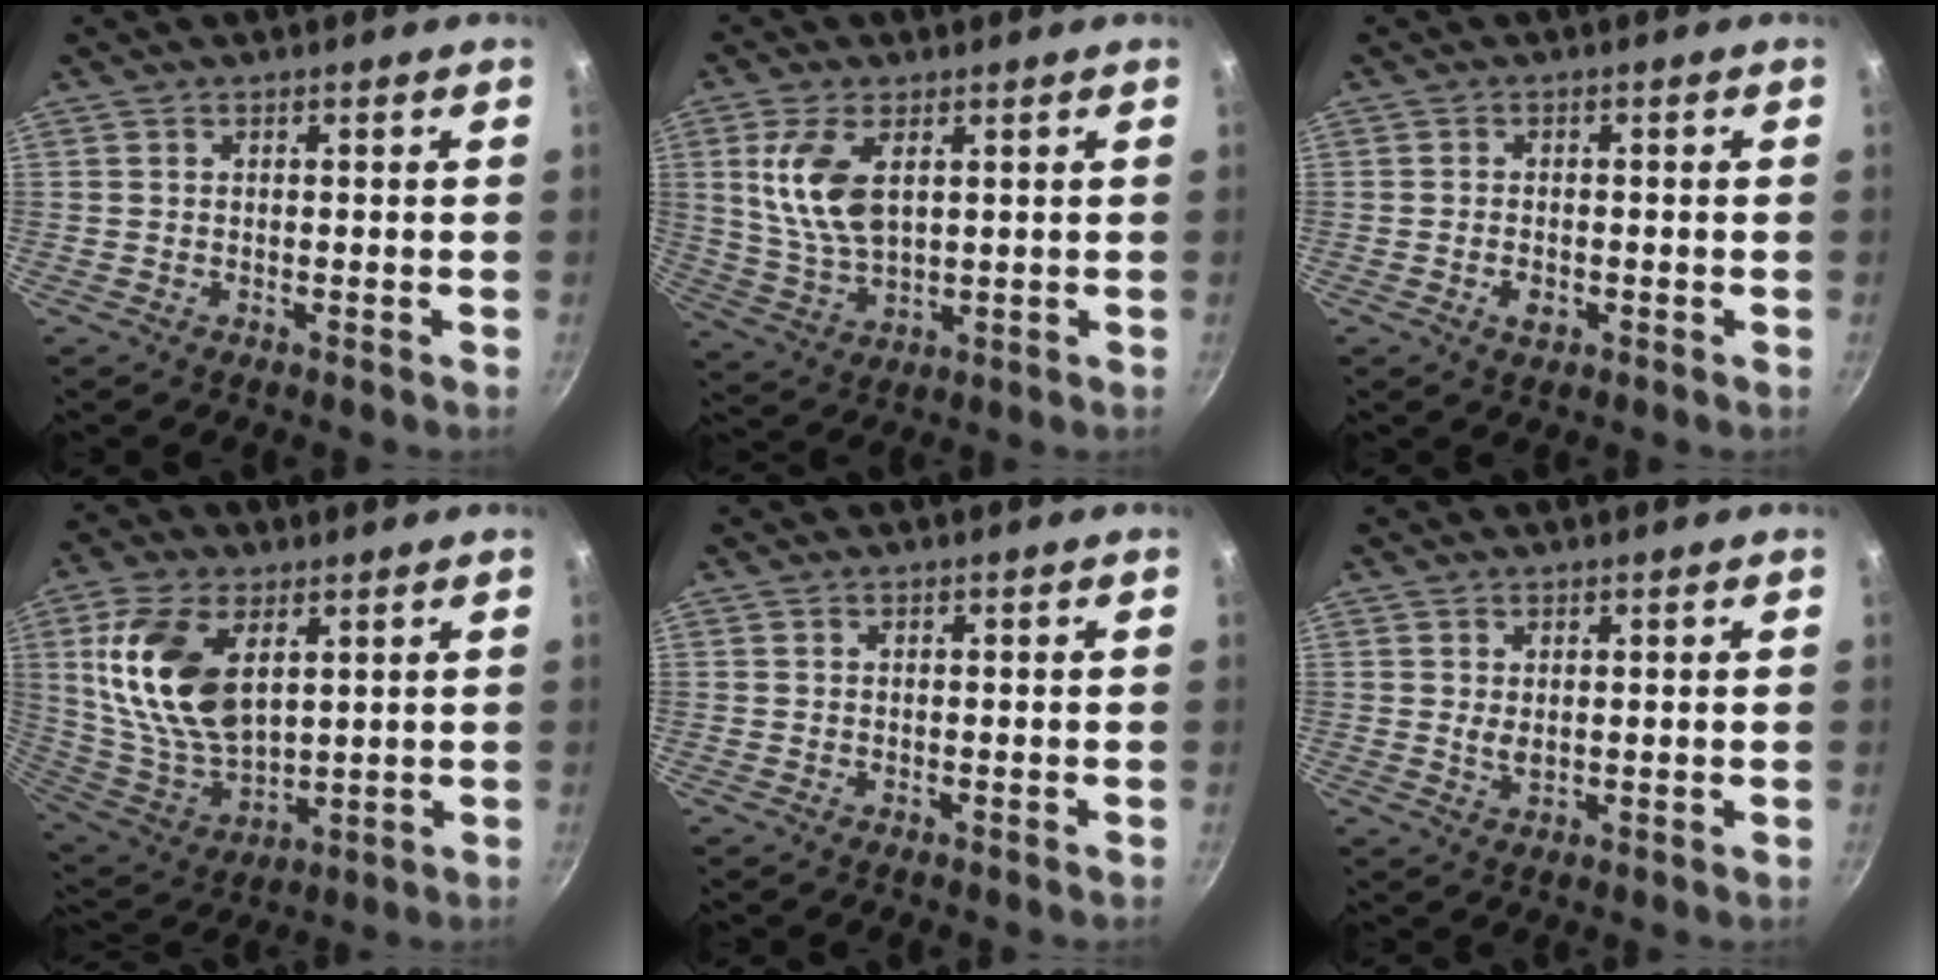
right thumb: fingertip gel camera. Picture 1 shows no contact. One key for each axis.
{"total": 10.6, "fx": 2.9, "fy": 5.7, "fz": 8.5, "tx": -0.167, "ty": -0.016, "tz": 0.064}
{"total": 2.9, "fx": -0.9, "fy": 1.8, "fz": 2.1, "tx": -0.035, "ty": 0.005, "tz": -0.016}
{"total": 17.9, "fx": 5.4, "fy": 10.2, "fz": 13.7, "tx": -0.252, "ty": -0.024, "tz": 0.116}
{"total": 0.0}
{"total": 2.3, "fx": 0.8, "fy": 1.2, "fz": 1.7, "tx": -0.029, "ty": -0.009, "tz": 0.016}